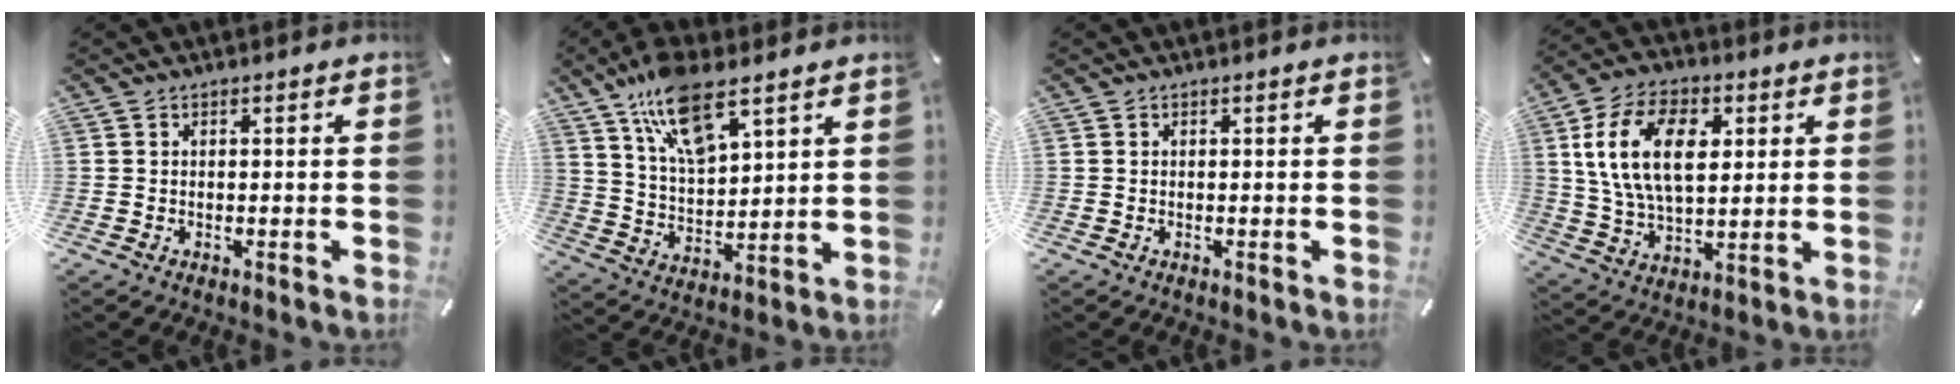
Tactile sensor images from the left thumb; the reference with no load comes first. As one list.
[{"total": 13.8, "force": [9.4, 5.4, 8.6], "torque": [-0.172, -0.033, 0.171]}, {"total": 0.0}, {"total": 15.6, "force": [4.2, 9.7, 11.4], "torque": [-0.234, 0.007, 0.071]}]